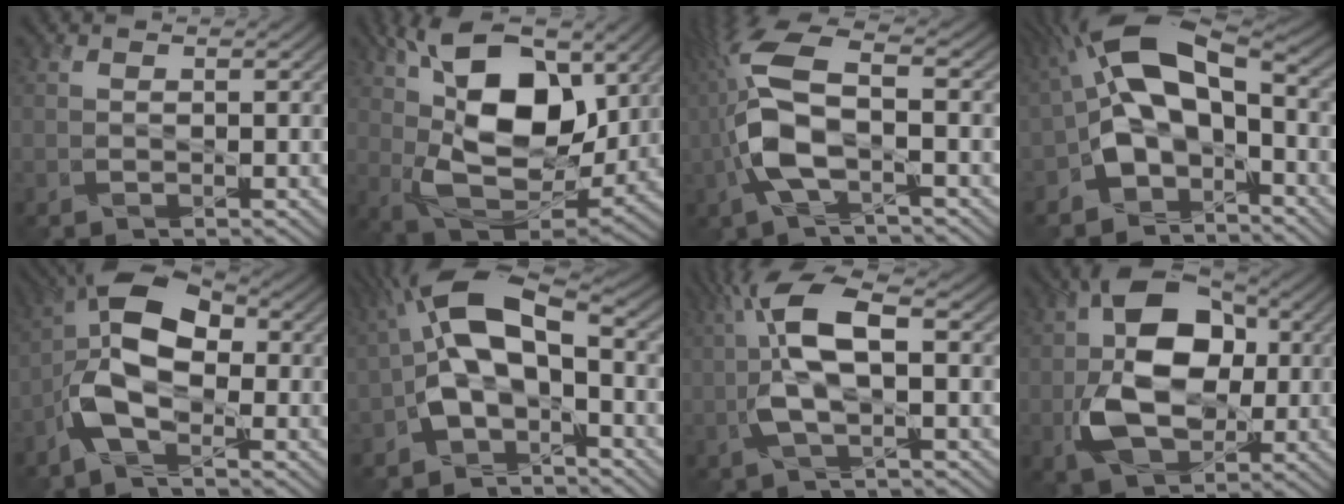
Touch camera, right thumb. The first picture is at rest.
{"total": 17.4, "force": [5.5, 9.6, 13.5], "torque": [-0.247, 0.018, 0.084]}
{"total": 10.8, "force": [-1.5, 4.3, 9.8], "torque": [-0.230, 0.016, -0.042]}
{"total": 14.0, "force": [-2.7, 7.9, 11.2], "torque": [-0.199, 0.018, -0.064]}
{"total": 9.0, "force": [-2.2, 4.4, 7.5], "torque": [-0.149, 0.018, -0.060]}
{"total": 11.9, "force": [-1.9, 6.2, 10.0], "torque": [-0.185, 0.024, -0.053]}
{"total": 8.9, "force": [0.3, 3.0, 8.3], "torque": [-0.181, 0.021, -0.004]}
{"total": 12.1, "force": [-0.3, 8.1, 9.0], "torque": [-0.172, 0.003, -0.011]}